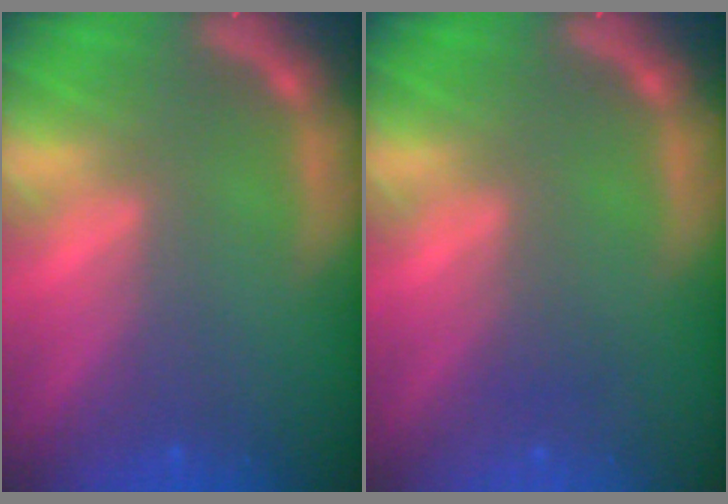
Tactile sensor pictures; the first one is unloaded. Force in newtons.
{"total": 1.0}